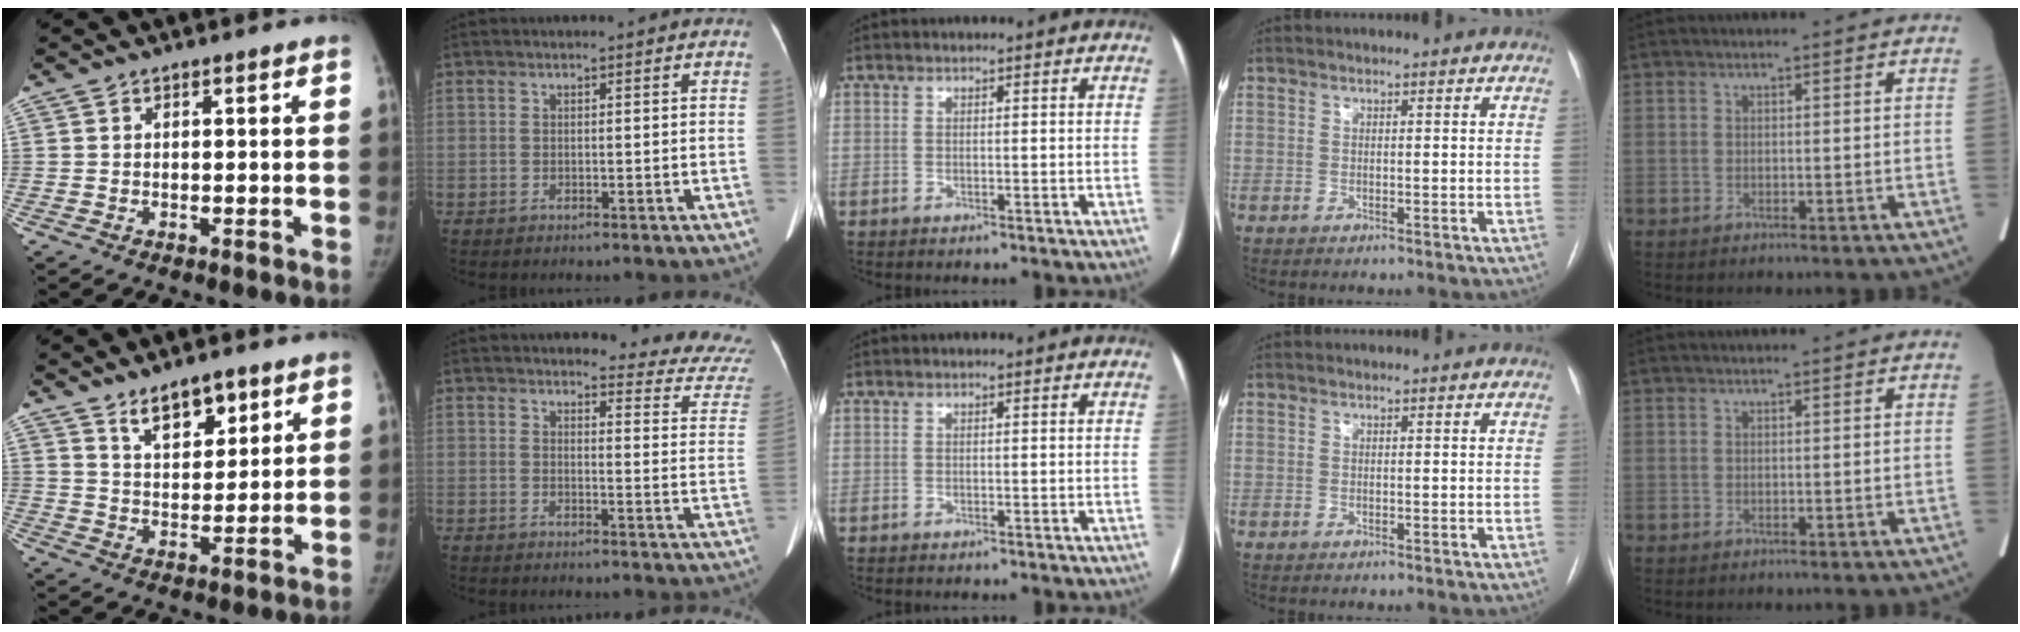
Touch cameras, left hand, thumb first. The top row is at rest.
{"thumb": {"total": 8.1, "force": [5.2, 4.0, 4.7], "torque": [-0.040, -0.038, 0.091]}, "index": {"total": 12.1, "force": [12.0, 0.7, 1.3], "torque": [0.008, -0.096, 0.101]}}